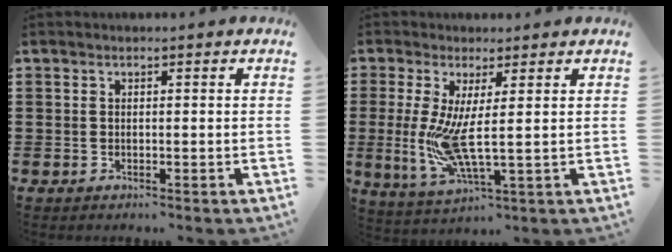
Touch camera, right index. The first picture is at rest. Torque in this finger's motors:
{"motor_torque": [2.06, -0.03, 0.68, 0.21]}